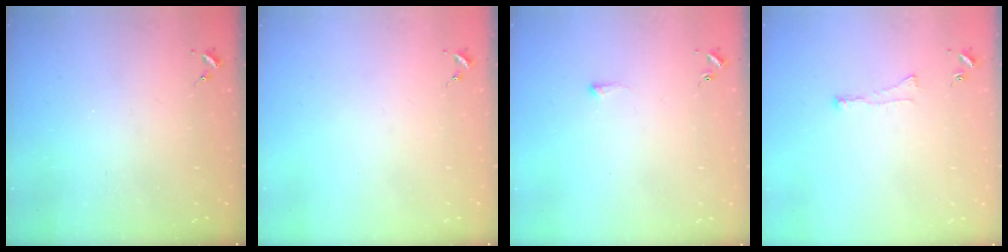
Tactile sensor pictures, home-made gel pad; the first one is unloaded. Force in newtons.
{"total": 0.0}
{"total": 3.6, "press": 3.6, "slide": 0.5}
{"total": 3.4, "press": 3.4, "slide": 0.4}